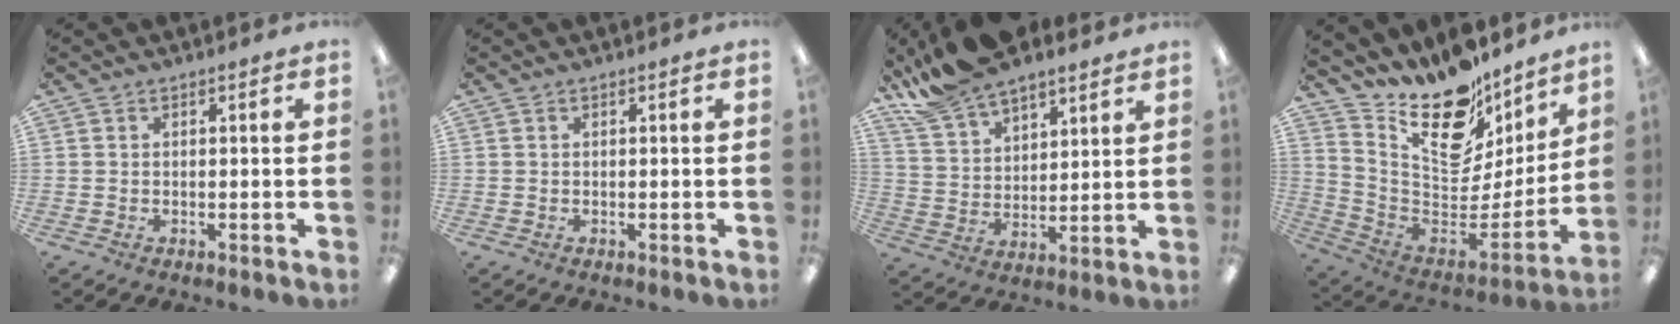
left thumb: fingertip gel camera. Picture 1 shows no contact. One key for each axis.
{"total": 0.0}
{"total": 13.1, "fx": 11.2, "fy": 4.8, "fz": 4.9, "tx": -0.115, "ty": -0.057, "tz": 0.211}
{"total": 18.6, "fx": 14.2, "fy": 8.4, "fz": 8.5, "tx": -0.136, "ty": -0.121, "tz": 0.249}